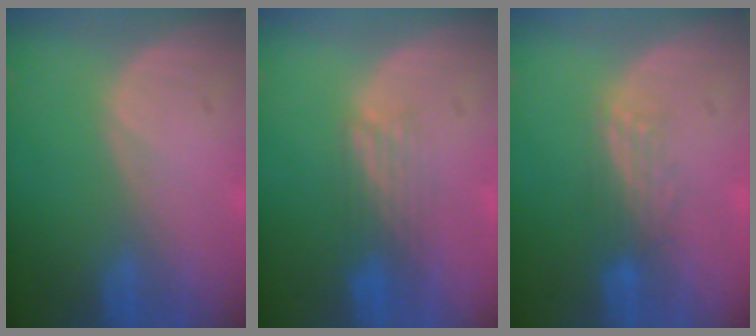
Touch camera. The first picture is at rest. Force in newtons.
{"total": 4.0, "press": 3.3, "slide": 2.2}
{"total": 2.9, "press": 2.7, "slide": 1.1}